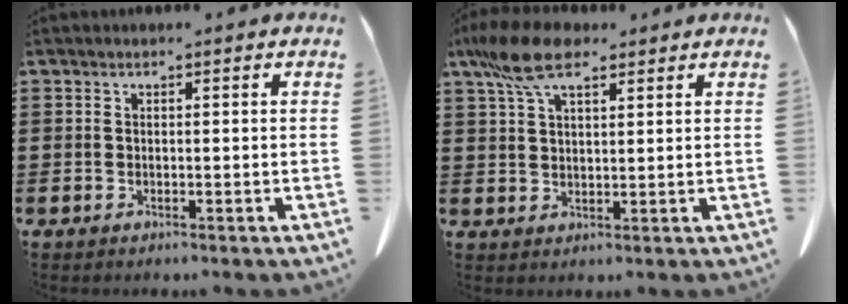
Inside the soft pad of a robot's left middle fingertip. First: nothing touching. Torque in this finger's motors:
{"motor_torque": [1.98, 0.17, 0.49, 0.19]}